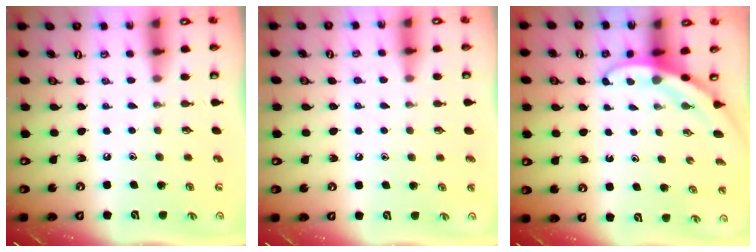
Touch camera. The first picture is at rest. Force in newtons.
{"total": 4.7, "press": 4.7, "slide": 0.5}
{"total": 3.0, "press": 3.0, "slide": 0.1}